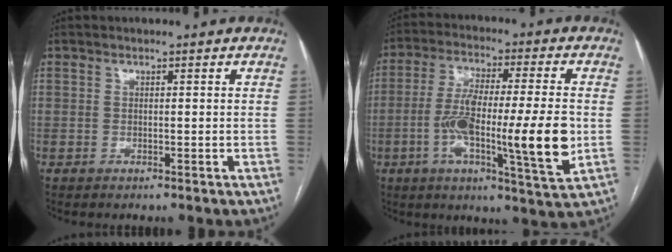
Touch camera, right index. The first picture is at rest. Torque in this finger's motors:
{"motor_torque": [0.93, 0.37, 0.77, 0.21]}